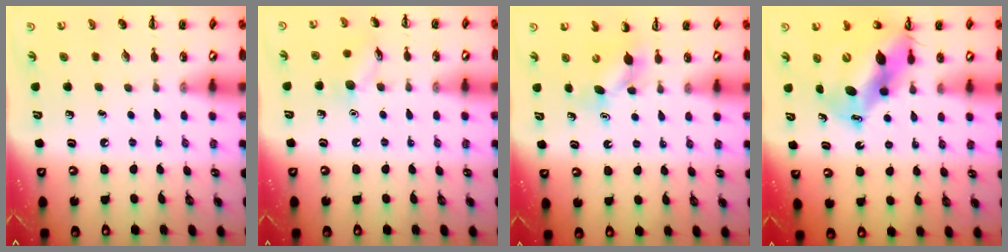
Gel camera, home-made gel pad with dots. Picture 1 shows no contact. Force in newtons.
{"total": 7.4, "press": 7.3, "slide": 1.2}
{"total": 4.1, "press": 4.0, "slide": 1.0}
{"total": 14.3, "press": 13.7, "slide": 4.1}